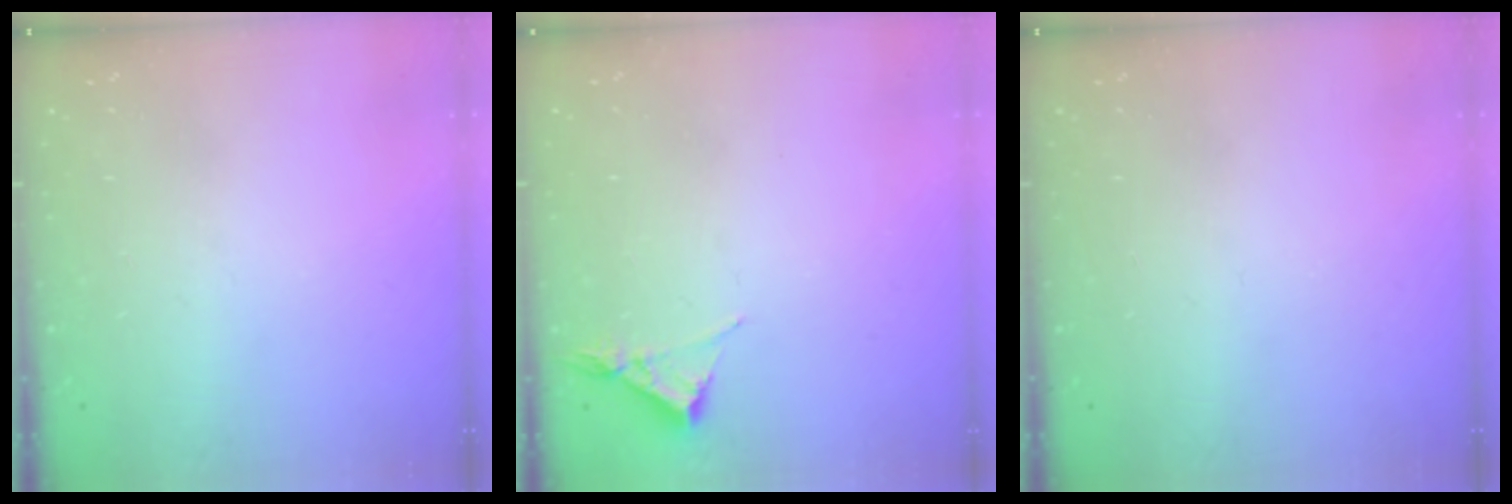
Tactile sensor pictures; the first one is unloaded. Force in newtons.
{"total": 3.4, "press": 3.4, "slide": 0.5}
{"total": 0.0}